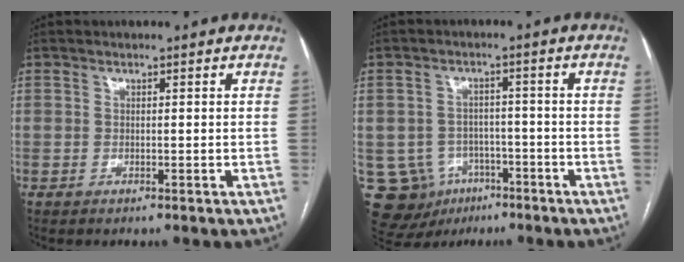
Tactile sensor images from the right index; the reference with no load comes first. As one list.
[{"total": 10.8, "force": [-4.6, 9.3, 2.9], "torque": [-0.059, 0.019, -0.056]}]